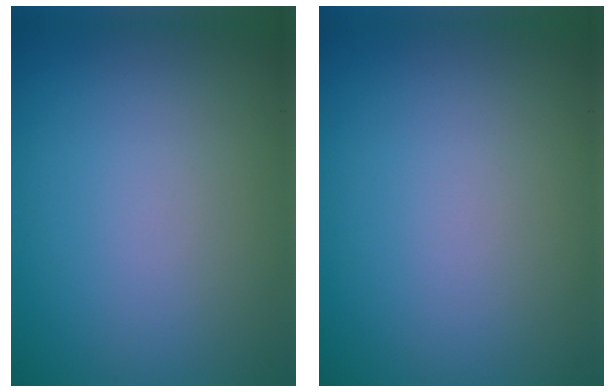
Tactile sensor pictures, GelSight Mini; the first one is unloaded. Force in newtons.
{"total": 0.0}